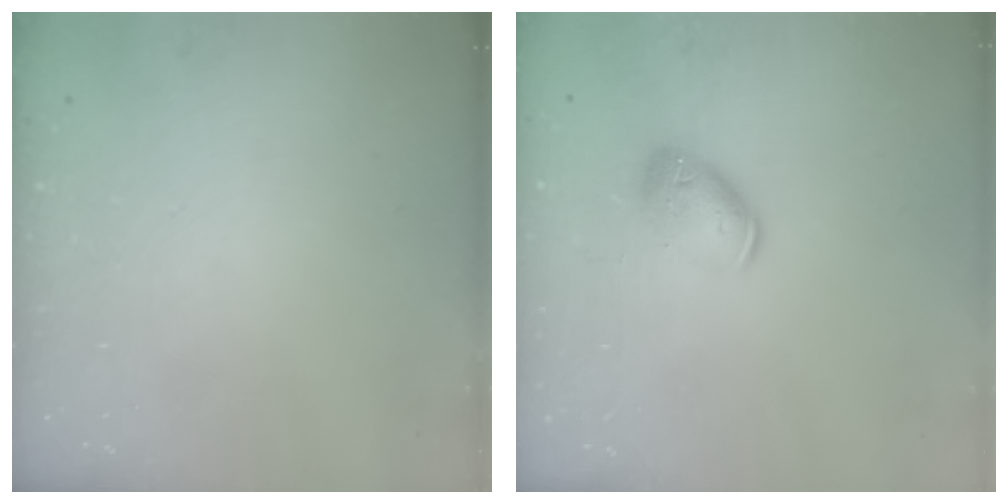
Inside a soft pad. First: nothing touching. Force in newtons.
{"total": 9.7, "press": 9.5, "slide": 1.6}